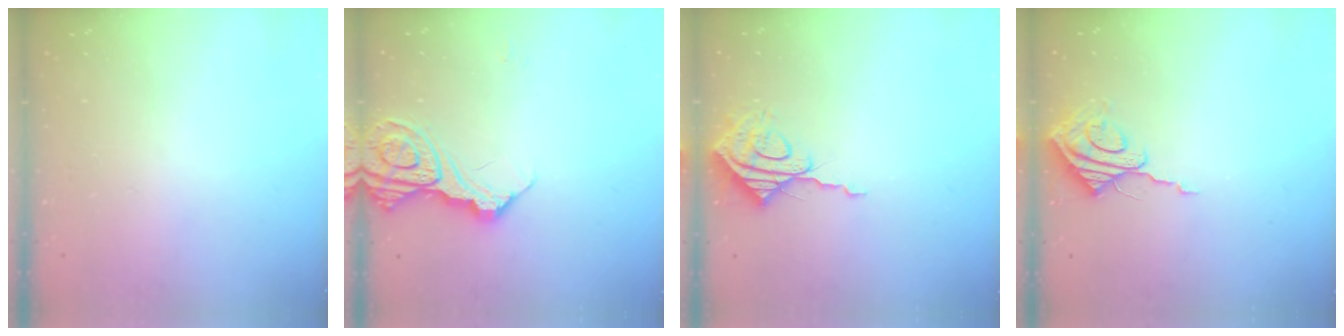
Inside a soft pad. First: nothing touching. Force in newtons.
{"total": 15.7, "press": 15.6, "slide": 1.8}
{"total": 9.7, "press": 9.7, "slide": 1.0}
{"total": 8.6, "press": 8.5, "slide": 0.5}